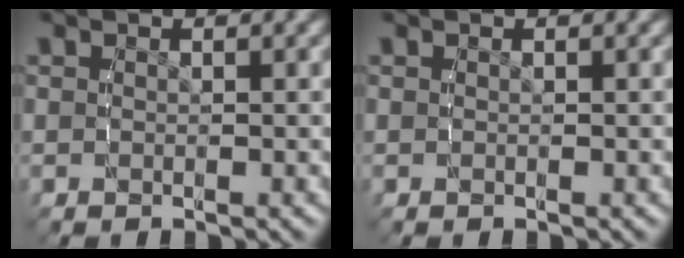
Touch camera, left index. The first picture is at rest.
{"total": 0.0}